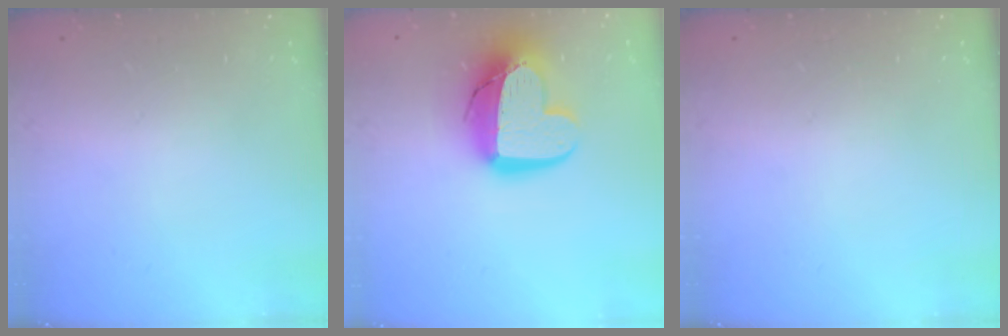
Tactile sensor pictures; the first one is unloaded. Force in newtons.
{"total": 15.1, "press": 15.0, "slide": 1.4}
{"total": 0.0}